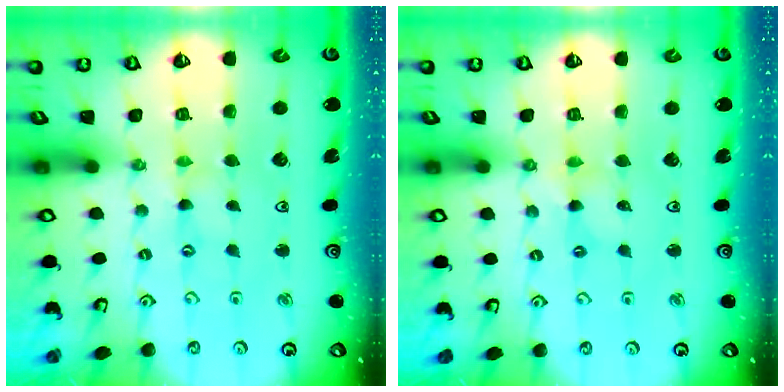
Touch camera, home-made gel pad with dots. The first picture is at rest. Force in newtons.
{"total": 1.5, "press": 1.5, "slide": 0.1}